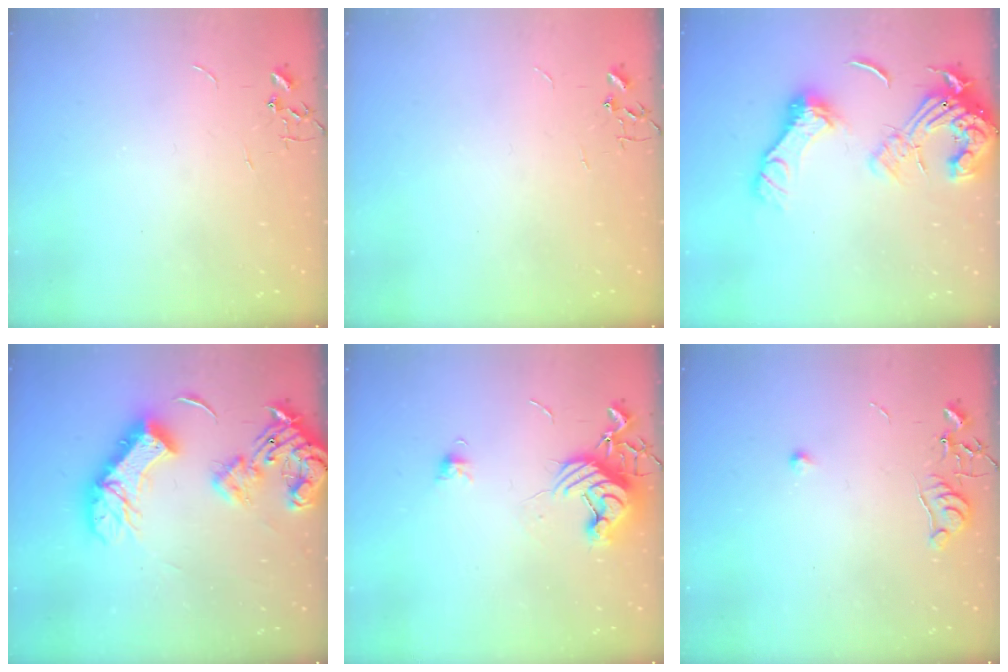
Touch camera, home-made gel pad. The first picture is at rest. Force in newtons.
{"total": 0.0}
{"total": 17.6, "press": 17.5, "slide": 2.3}
{"total": 21.9, "press": 21.7, "slide": 2.7}
{"total": 11.4, "press": 11.3, "slide": 1.2}
{"total": 7.1, "press": 7.1, "slide": 0.7}